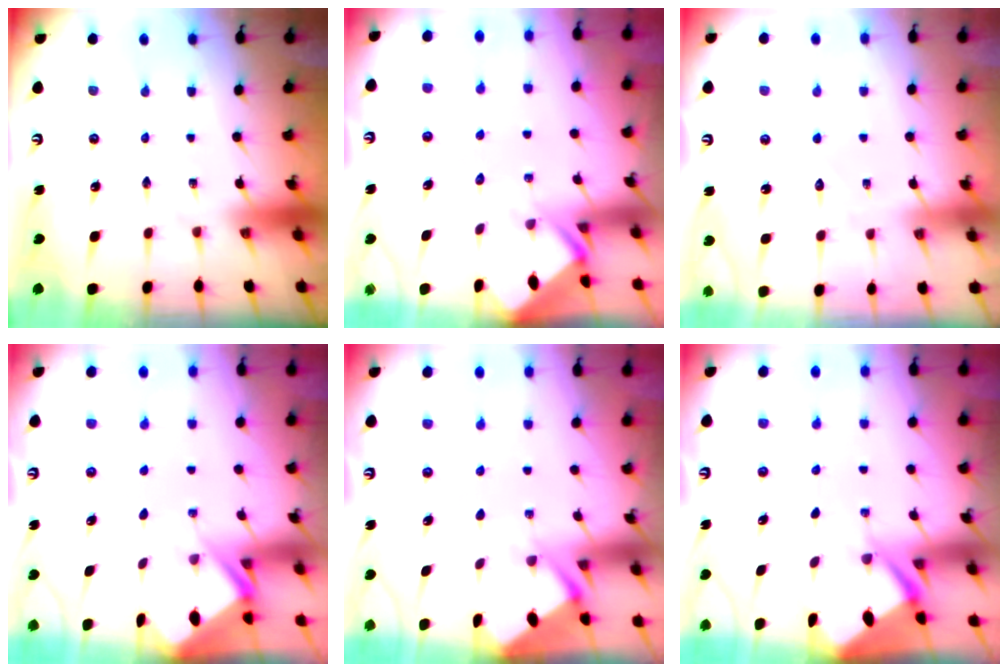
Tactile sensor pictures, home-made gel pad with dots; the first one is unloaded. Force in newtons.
{"total": 3.0, "press": 3.0, "slide": 0.3}
{"total": 5.8, "press": 5.7, "slide": 0.6}
{"total": 3.0, "press": 3.0, "slide": 0.3}
{"total": 2.7, "press": 2.7, "slide": 0.2}
{"total": 3.5, "press": 3.5, "slide": 0.2}